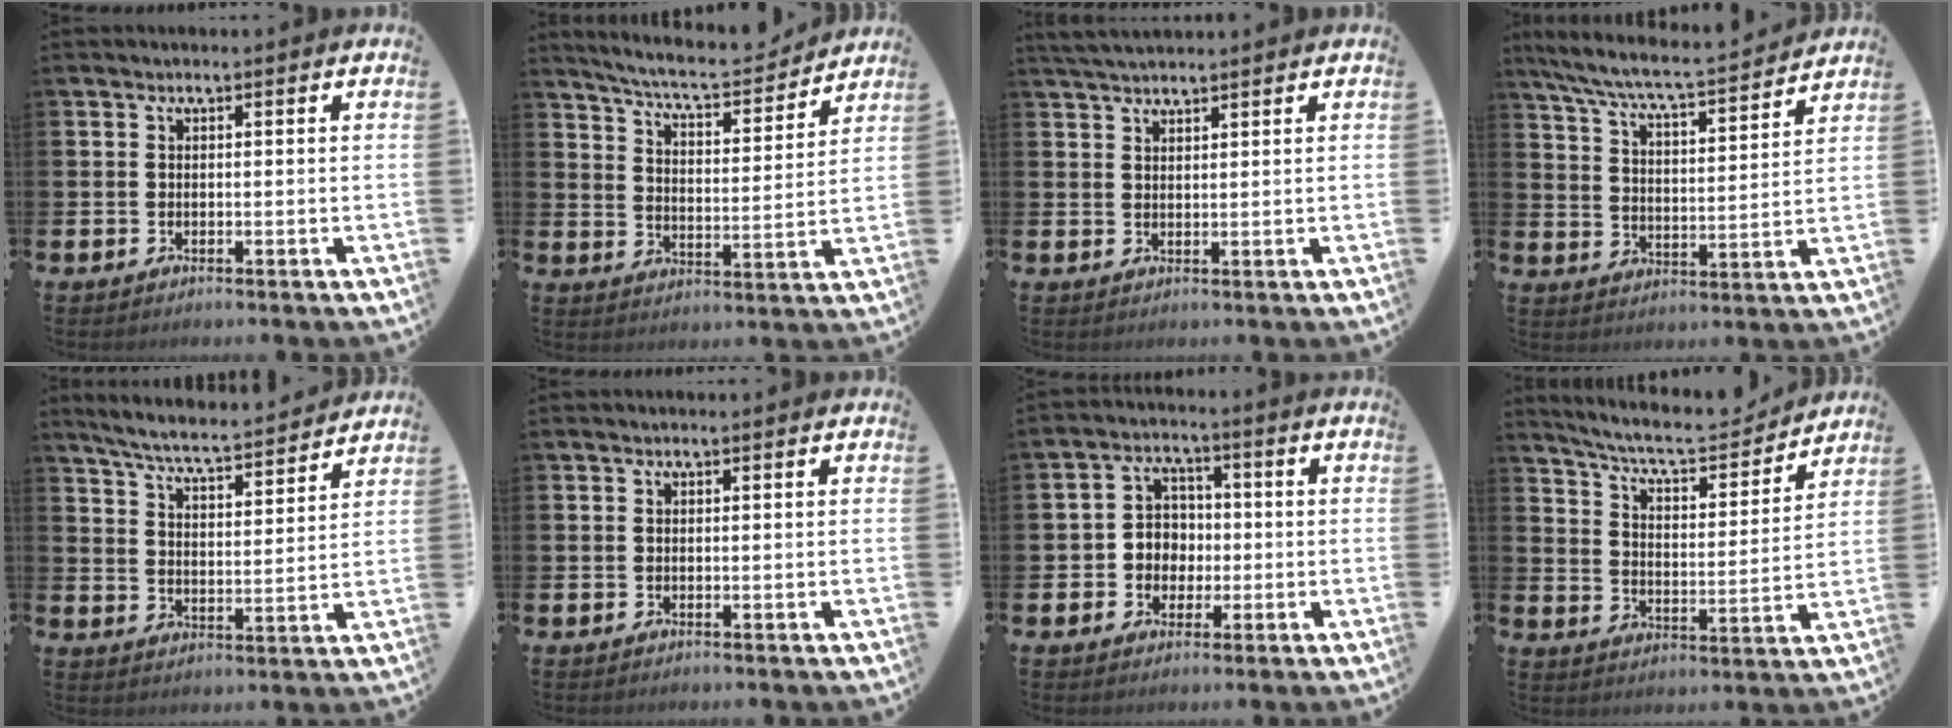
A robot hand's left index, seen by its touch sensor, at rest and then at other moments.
{"total": 7.1, "force": [6.8, 0.8, 2.0], "torque": [-0.062, -0.050, 0.114]}
{"total": 3.1, "force": [3.0, 0.5, 0.8], "torque": [-0.020, -0.009, 0.055]}
{"total": 7.1, "force": [6.6, 0.1, 2.4], "torque": [-0.078, -0.054, 0.111]}
{"total": 6.3, "force": [6.1, 0.2, 1.8], "torque": [-0.062, -0.044, 0.103]}
{"total": 0.0}
{"total": 4.3, "force": [-0.1, 4.1, 1.1], "torque": [-0.024, 0.003, -0.011]}
{"total": 7.9, "force": [7.3, 1.4, 2.7], "torque": [-0.077, -0.052, 0.124]}